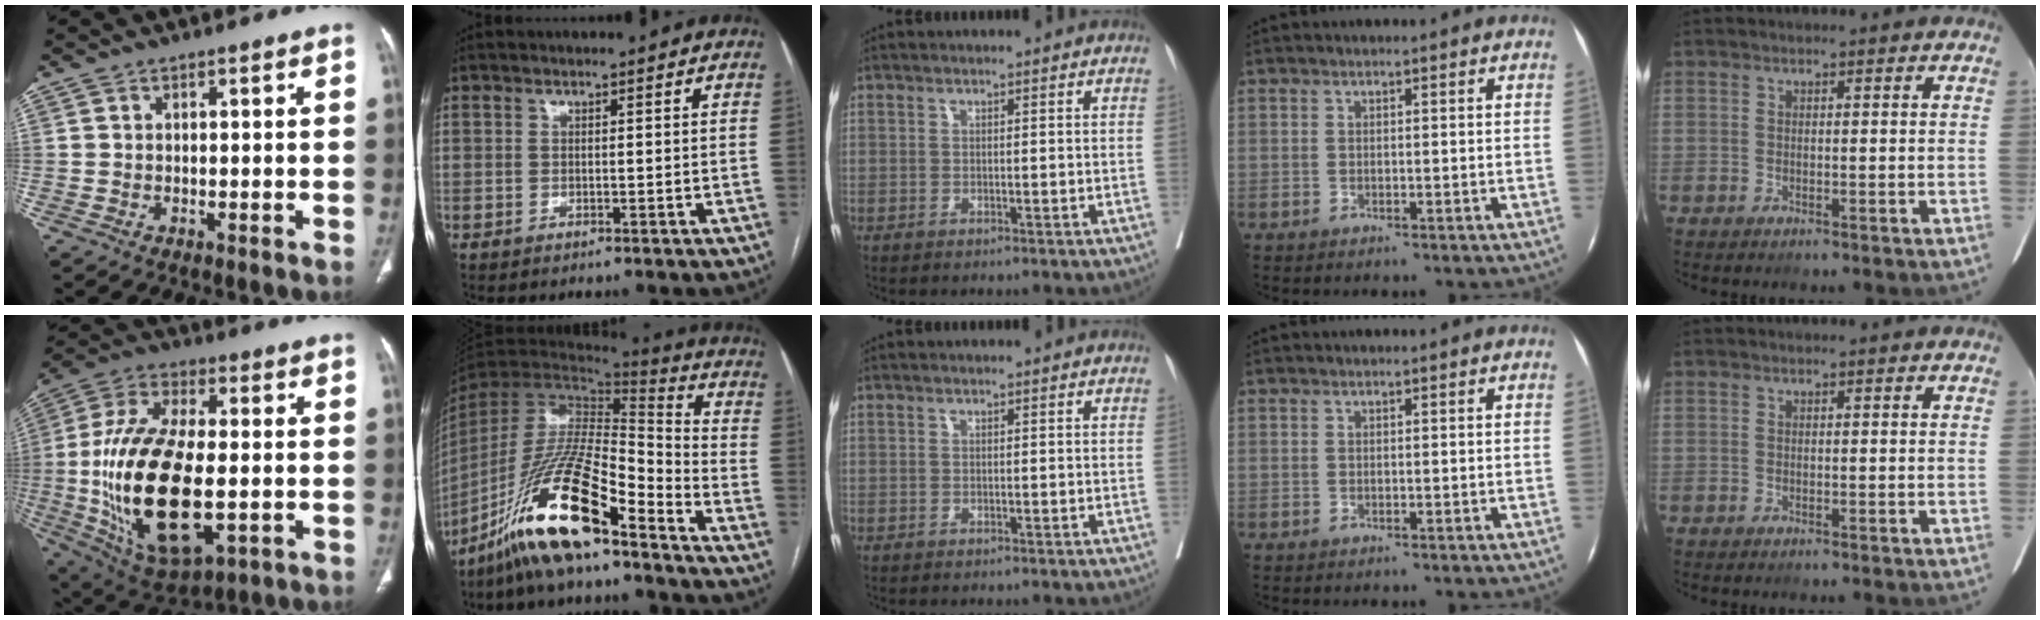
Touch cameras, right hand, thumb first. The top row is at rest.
{"thumb": {"total": 26.2, "force": [-3.2, 12.5, 22.8], "torque": [-0.455, -0.005, -0.037]}, "index": {"total": 18.7, "force": [-13.0, 2.7, 13.2], "torque": [-0.272, -0.020, -0.243]}}